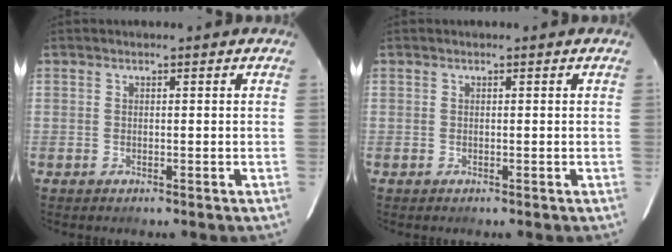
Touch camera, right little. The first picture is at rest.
{"total": 0.0}